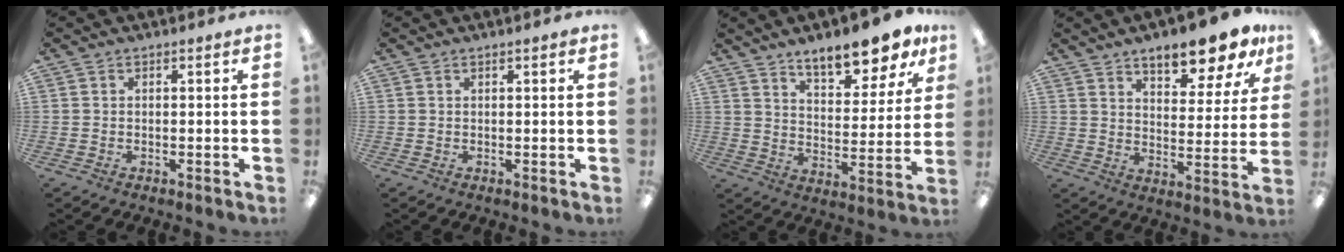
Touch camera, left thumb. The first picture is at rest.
{"total": 0.9, "force": [0.6, 0.2, 0.6], "torque": [-0.013, 0.002, 0.010]}
{"total": 12.1, "force": [10.1, 3.7, 5.4], "torque": [-0.073, -0.067, 0.177]}
{"total": 12.5, "force": [10.2, 3.6, 6.2], "torque": [-0.081, -0.070, 0.173]}